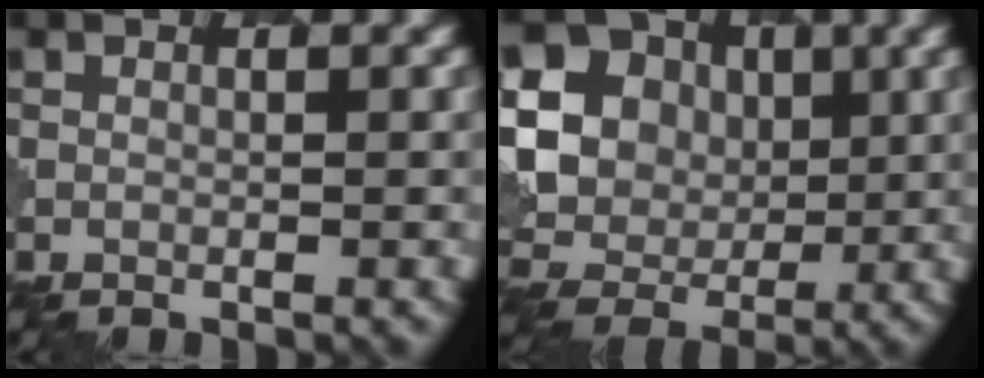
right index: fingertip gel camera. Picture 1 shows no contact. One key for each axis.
{"total": 15.7, "fx": 3.3, "fy": 14.1, "fz": 6.0, "tx": -0.171, "ty": 0.027, "tz": 0.042}